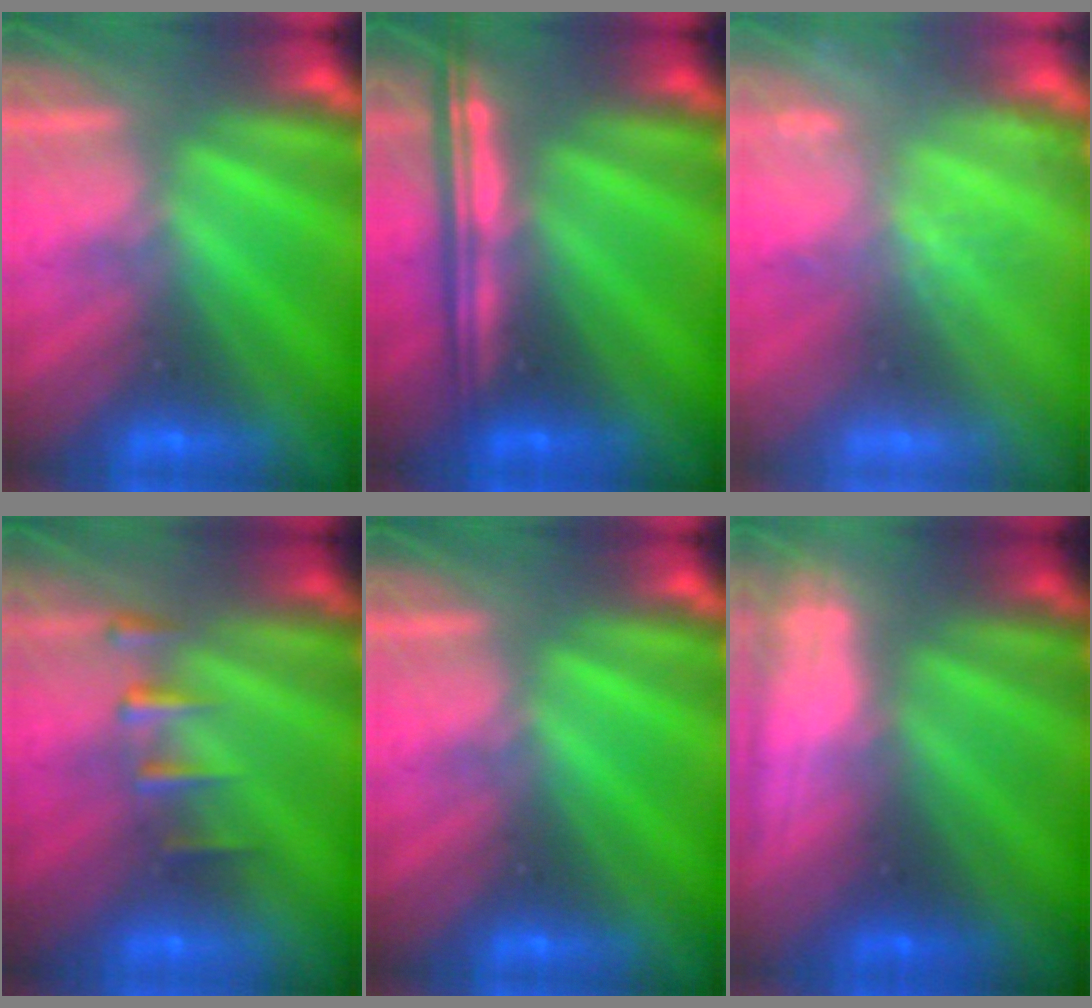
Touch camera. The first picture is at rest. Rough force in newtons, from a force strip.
{"total": 9.0}
{"total": 2.0}
{"total": 2.3}
{"total": 0.0}
{"total": 2.8}